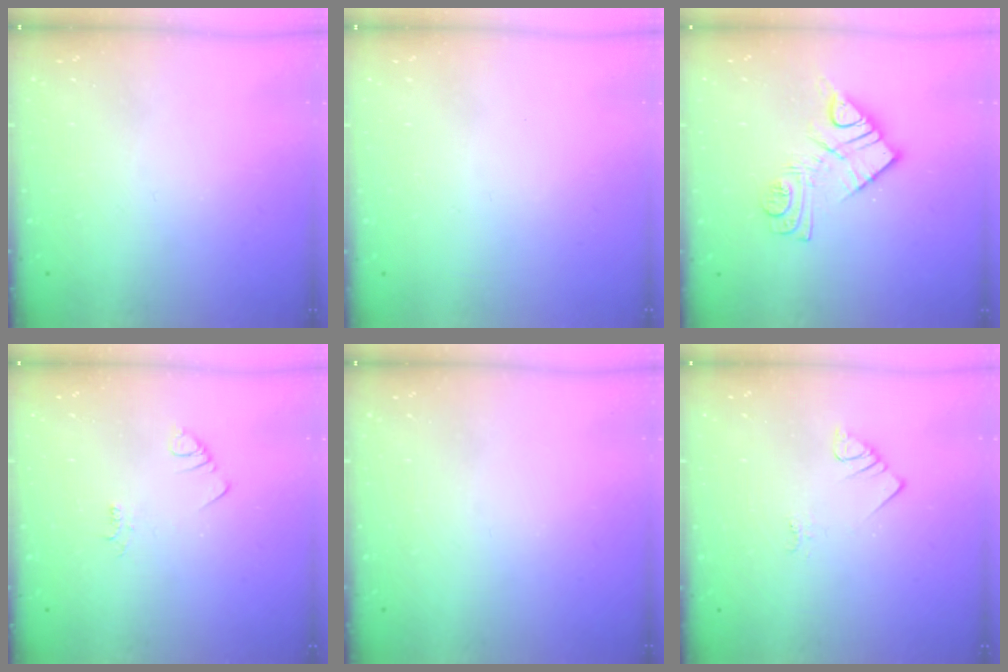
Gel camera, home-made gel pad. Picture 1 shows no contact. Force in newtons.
{"total": 1.6, "press": 1.6, "slide": 0.1}
{"total": 11.5, "press": 11.5, "slide": 0.6}
{"total": 1.9, "press": 1.9, "slide": 0.3}
{"total": 0.0}
{"total": 2.3, "press": 2.3, "slide": 0.4}